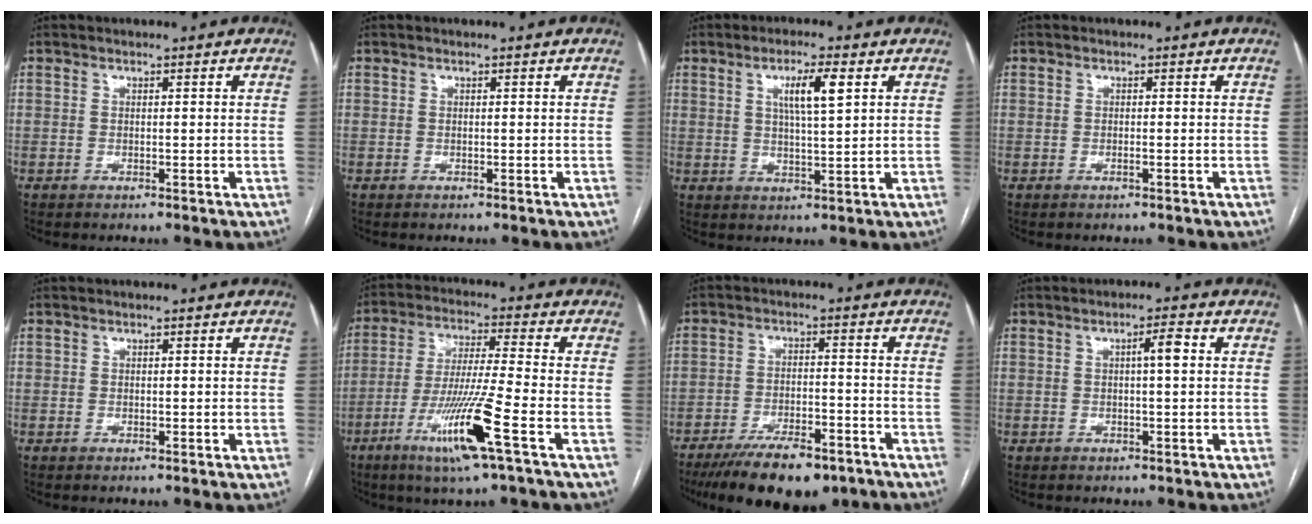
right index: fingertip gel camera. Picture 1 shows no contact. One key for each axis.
{"total": 0.0}
{"total": 5.9, "fx": 2.2, "fy": 0.5, "fz": 5.5, "tx": -0.096, "ty": 0.002, "tz": 0.039}
{"total": 0.0}
{"total": 0.6, "fx": 0.3, "fy": 0.5, "fz": 0.1, "tx": 0.006, "ty": 0.000, "tz": 0.003}
{"total": 12.9, "fx": -5.9, "fy": -0.5, "fz": 11.4, "tx": -0.229, "ty": -0.021, "tz": -0.110}
{"total": 13.2, "fx": -9.6, "fy": 4.1, "fz": 7.9, "tx": -0.125, "ty": -0.014, "tz": -0.153}
{"total": 2.9, "fx": 0.5, "fy": 0.2, "fz": 2.9, "tx": -0.045, "ty": 0.006, "tz": 0.007}